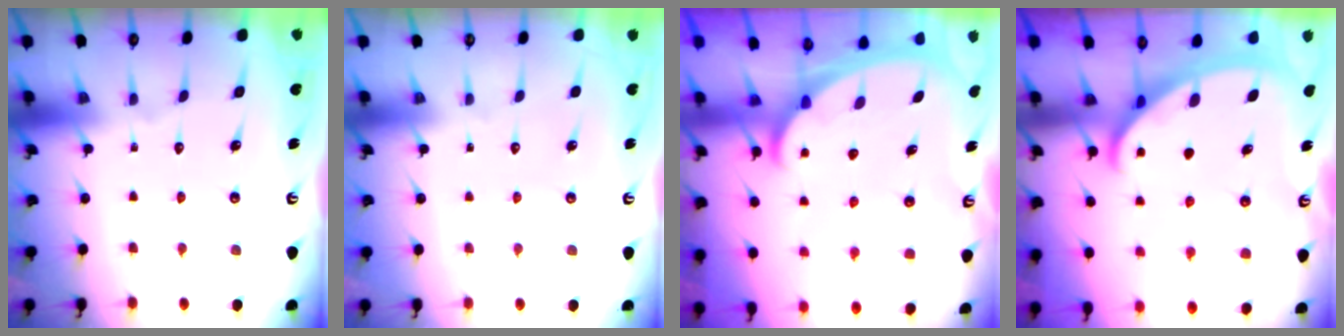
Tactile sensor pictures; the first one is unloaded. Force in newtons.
{"total": 0.0}
{"total": 2.4, "press": 2.3, "slide": 0.3}
{"total": 2.7, "press": 2.7, "slide": 0.4}